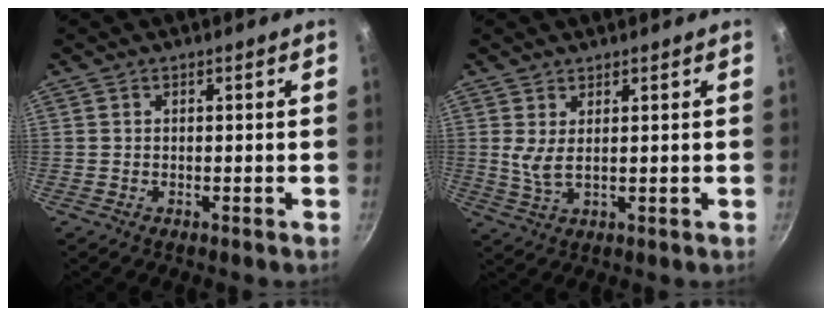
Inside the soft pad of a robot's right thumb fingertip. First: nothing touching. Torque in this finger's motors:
{"motor_torque": [2.35, 2.16, 0.38, -0.25, 0.16]}